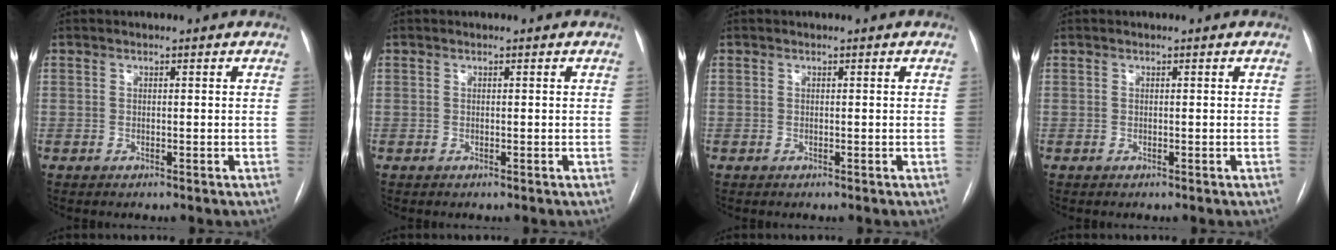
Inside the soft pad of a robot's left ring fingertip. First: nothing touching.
{"total": 0.0}
{"total": 0.0}
{"total": 0.0}